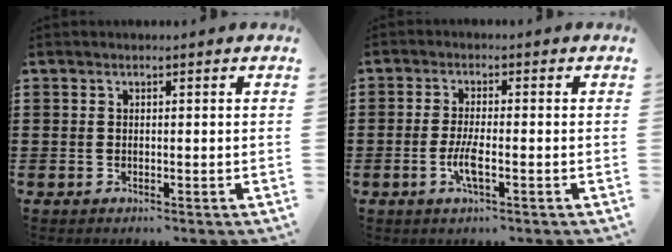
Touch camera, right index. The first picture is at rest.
{"total": 3.8, "force": [-1.3, 0.7, 3.5], "torque": [-0.082, -0.009, -0.029]}